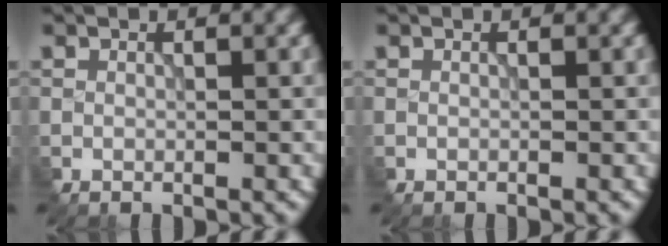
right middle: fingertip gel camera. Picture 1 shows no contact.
{"total": 0.0}